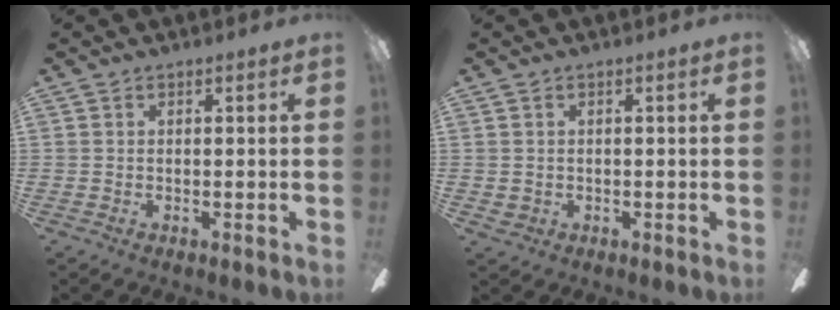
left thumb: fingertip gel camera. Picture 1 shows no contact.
{"total": 1.3, "force": [0.5, 1.1, 0.4], "torque": [-0.009, 0.003, 0.007]}